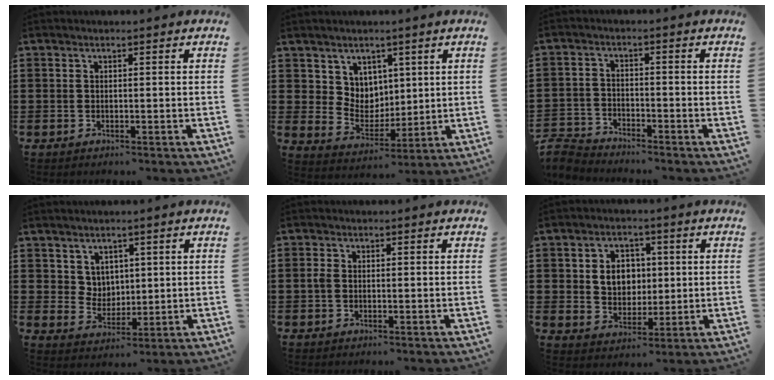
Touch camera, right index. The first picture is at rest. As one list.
[{"total": 5.9, "force": [3.7, 4.6, -0.1], "torque": [-0.024, -0.012, 0.070]}, {"total": 3.6, "force": [-3.6, 0.5, 0.0], "torque": [-0.022, -0.005, -0.080]}, {"total": 4.2, "force": [2.5, 3.3, 0.6], "torque": [-0.028, 0.005, 0.048]}, {"total": 1.2, "force": [-0.3, 0.8, 0.9], "torque": [-0.027, 0.000, -0.010]}, {"total": 5.7, "force": [0.9, 4.8, 3.0], "torque": [-0.061, 0.010, 0.009]}]